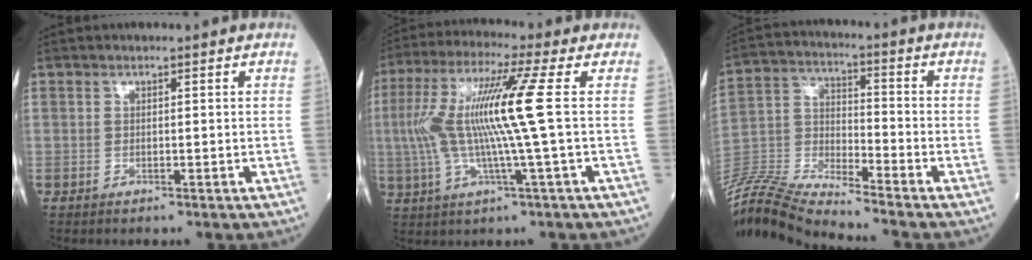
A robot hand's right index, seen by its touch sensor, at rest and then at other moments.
{"total": 13.1, "force": [0.7, -1.2, 13.1], "torque": [-0.271, 0.012, 0.006]}
{"total": 13.1, "force": [-12.8, -1.6, 2.6], "torque": [-0.058, 0.013, -0.252]}